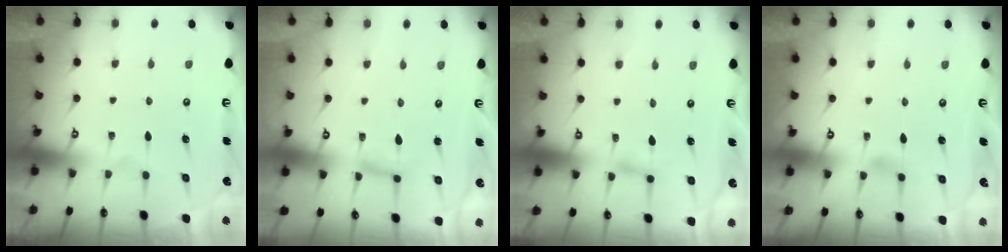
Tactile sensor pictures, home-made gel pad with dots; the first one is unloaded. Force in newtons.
{"total": 4.5, "press": 4.5, "slide": 0.4}
{"total": 2.4, "press": 2.4, "slide": 0.3}
{"total": 3.3, "press": 3.3, "slide": 0.4}